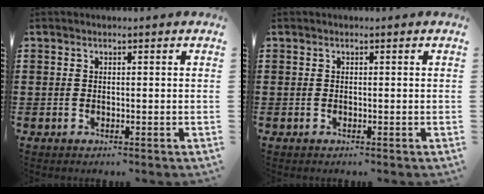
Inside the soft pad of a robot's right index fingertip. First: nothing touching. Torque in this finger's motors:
{"motor_torque": [0.57, 0.99, 0.00, 0.00]}